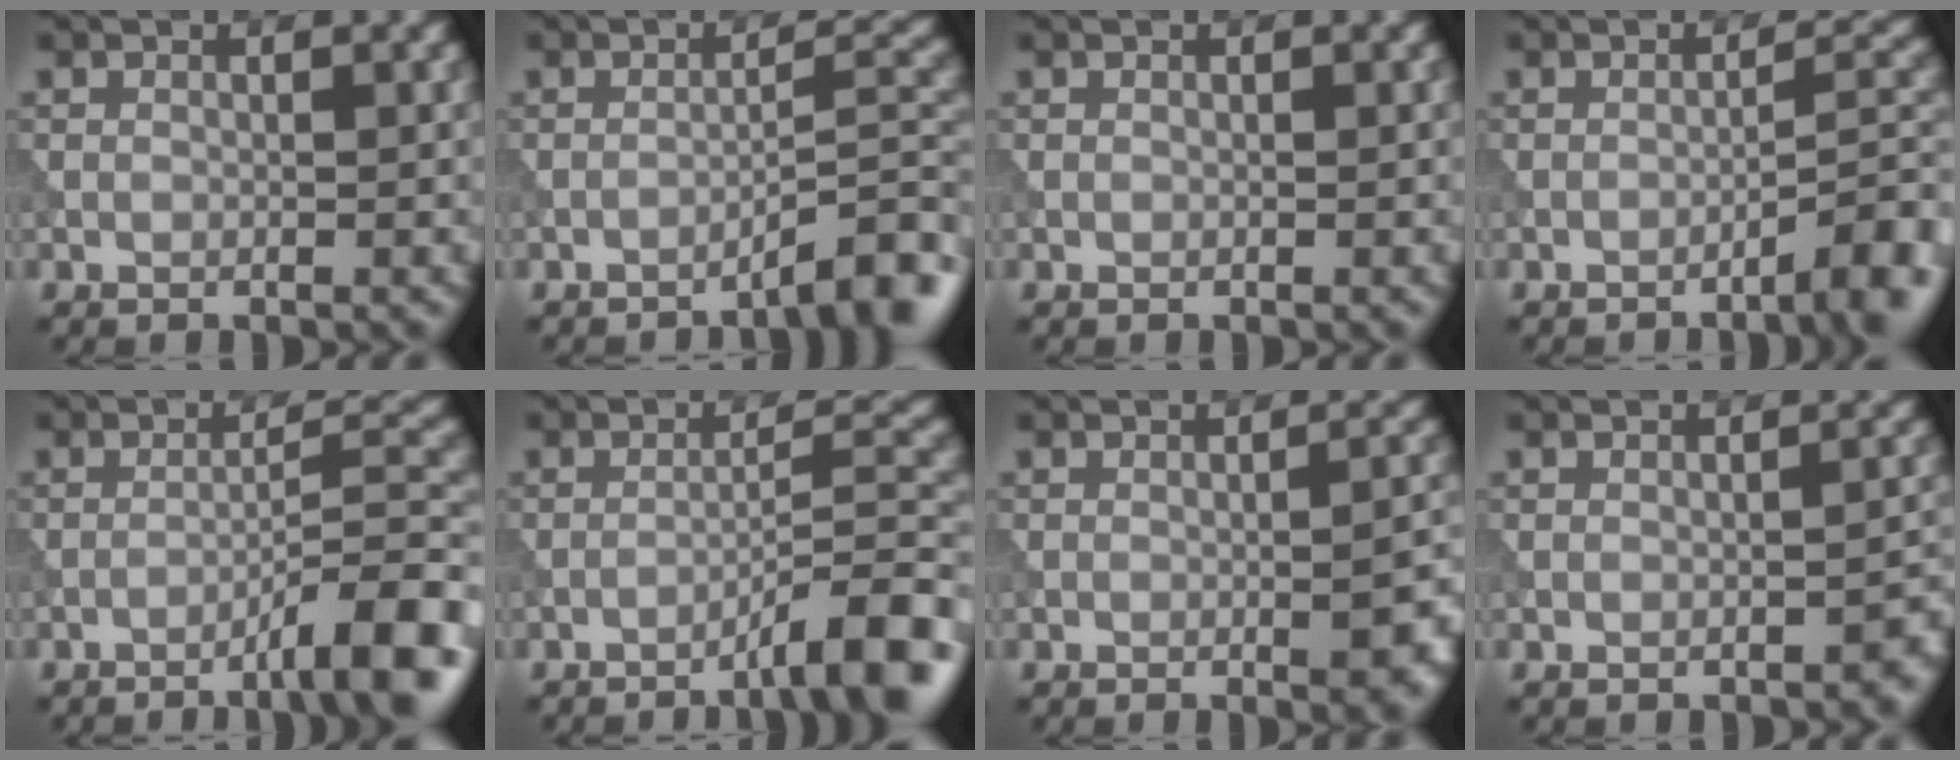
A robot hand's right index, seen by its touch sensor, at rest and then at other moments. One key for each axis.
{"total": 4.7, "fx": -3.3, "fy": 0.6, "fz": 3.3, "tx": -0.036, "ty": 0.022, "tz": -0.054}
{"total": 0.0}
{"total": 5.5, "fx": -3.1, "fy": 1.1, "fz": 4.4, "tx": -0.048, "ty": 0.020, "tz": -0.049}
{"total": 7.8, "fx": -4.4, "fy": 1.2, "fz": 6.3, "tx": -0.084, "ty": 0.021, "tz": -0.070}
{"total": 7.0, "fx": -4.3, "fy": 1.0, "fz": 5.4, "tx": -0.067, "ty": 0.021, "tz": -0.070}
{"total": 5.3, "fx": -1.2, "fy": 1.7, "fz": 4.9, "tx": -0.057, "ty": -0.005, "tz": -0.009}
{"total": 1.6, "fx": -1.1, "fy": 0.5, "fz": 1.1, "tx": -0.013, "ty": 0.008, "tz": -0.014}